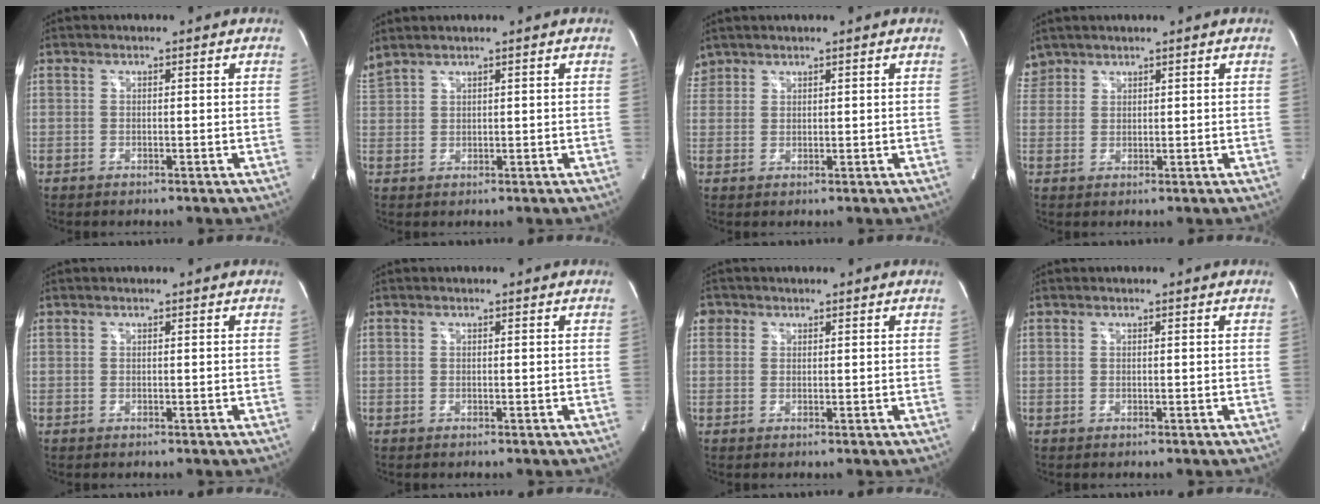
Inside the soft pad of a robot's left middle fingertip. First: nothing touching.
{"total": 3.0, "force": [2.7, 0.0, 1.1], "torque": [-0.043, 0.023, 0.068]}
{"total": 2.2, "force": [1.9, 1.1, -0.2], "torque": [0.003, 0.013, 0.039]}
{"total": 2.9, "force": [2.5, 1.4, -0.3], "torque": [0.006, 0.013, 0.053]}
{"total": 0.0}
{"total": 0.0}
{"total": 2.0, "force": [0.9, 1.7, 0.2], "torque": [0.007, 0.009, 0.012]}
{"total": 0.0}